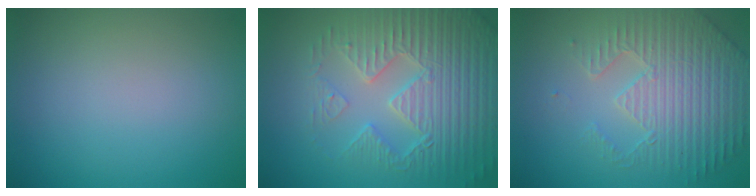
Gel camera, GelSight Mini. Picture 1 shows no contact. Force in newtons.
{"total": 6.6, "press": 5.5, "slide": 3.6}
{"total": 5.6, "press": 4.9, "slide": 2.8}